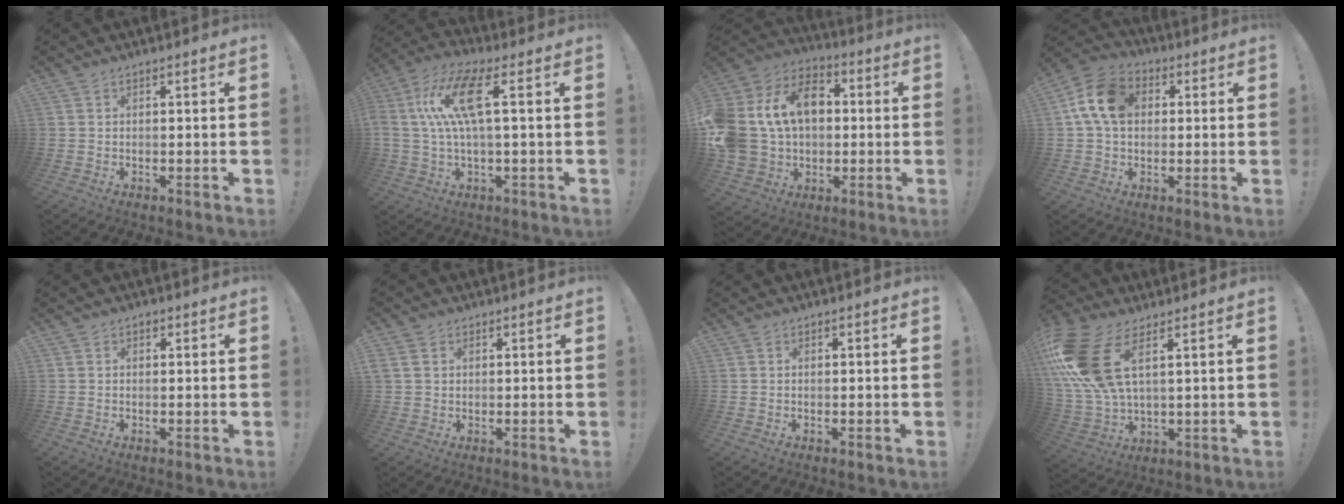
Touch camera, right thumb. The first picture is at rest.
{"total": 14.7, "force": [3.2, 4.5, 13.6], "torque": [-0.272, 0.000, 0.047]}
{"total": 21.5, "force": [4.2, 16.4, 13.2], "torque": [-0.260, 0.002, 0.095]}
{"total": 13.2, "force": [2.7, 9.7, 8.5], "torque": [-0.152, 0.011, 0.056]}
{"total": 0.6, "force": [0.2, 0.5, 0.3], "torque": [-0.002, 0.001, 0.002]}
{"total": 3.6, "force": [1.4, 3.0, 1.6], "torque": [-0.024, 0.002, 0.028]}
{"total": 0.0}
{"total": 18.3, "force": [7.6, 8.9, 14.0], "torque": [-0.285, -0.032, 0.139]}